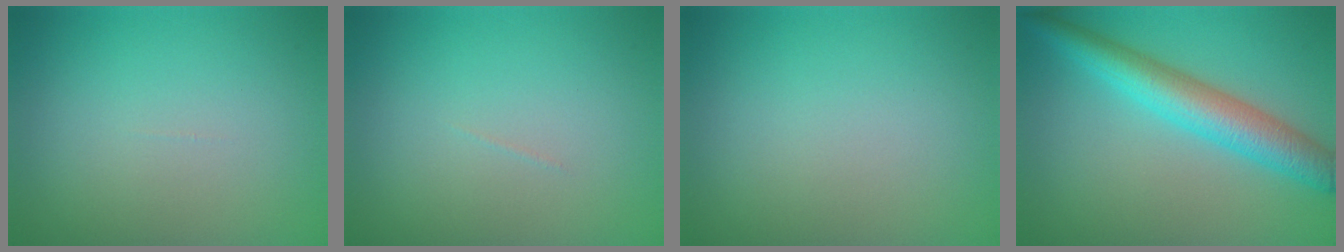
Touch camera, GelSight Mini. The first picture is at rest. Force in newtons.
{"total": 0.0}
{"total": 0.0}
{"total": 5.5, "press": 5.5, "slide": 0.1}